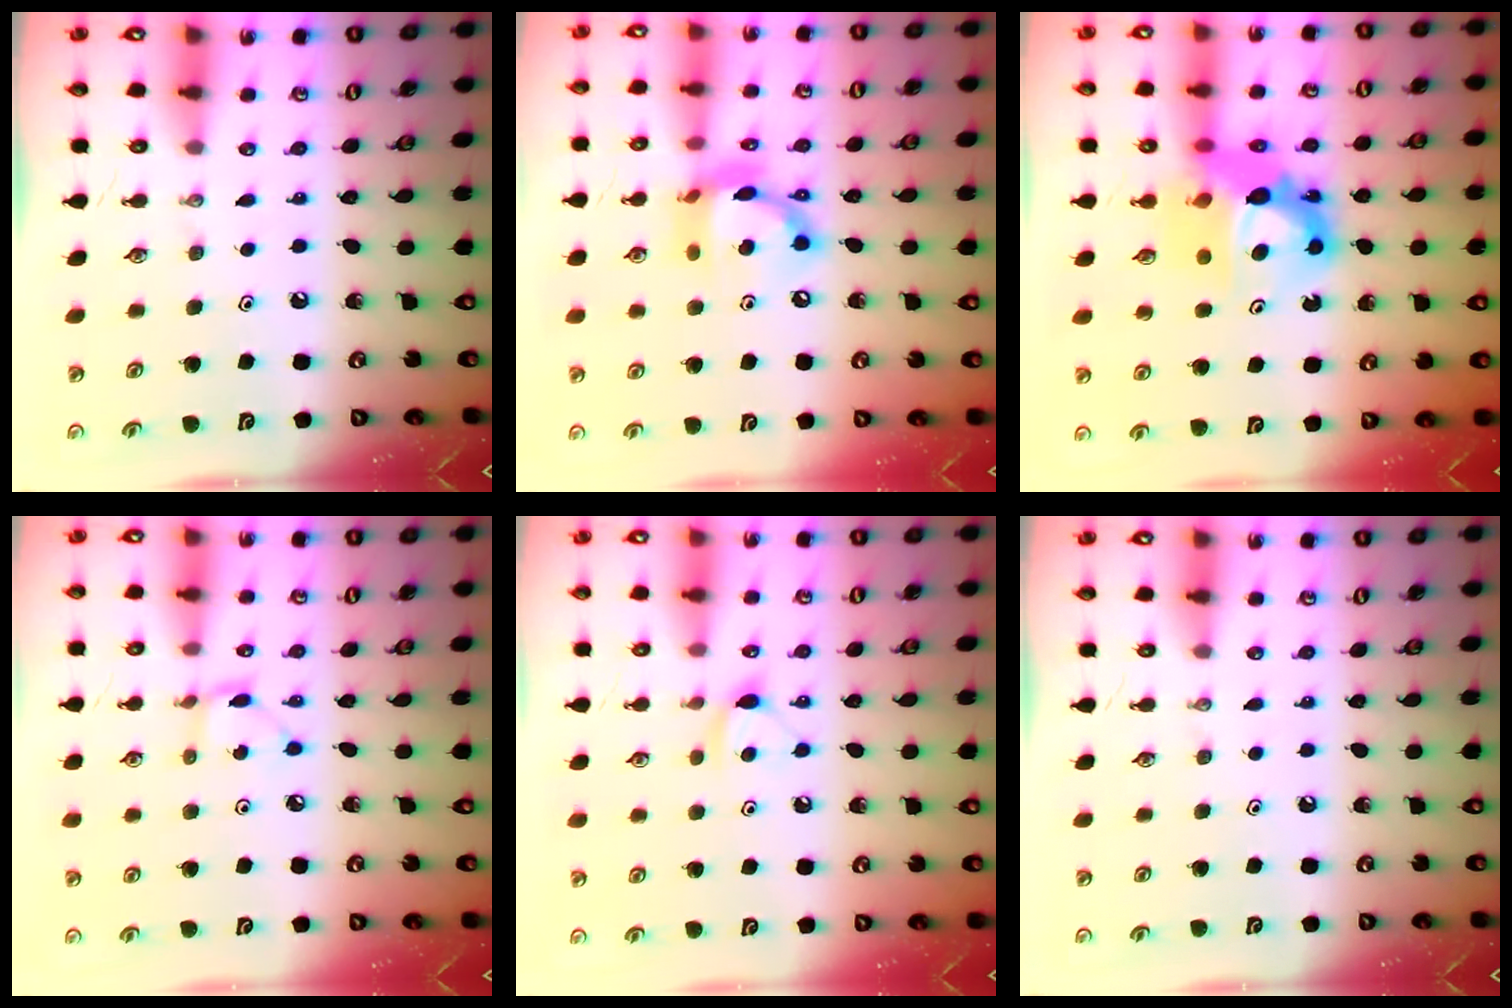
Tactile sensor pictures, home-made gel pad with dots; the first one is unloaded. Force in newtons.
{"total": 14.3, "press": 14.3, "slide": 1.2}
{"total": 13.6, "press": 13.5, "slide": 1.6}
{"total": 2.4, "press": 2.4, "slide": 0.3}
{"total": 6.4, "press": 6.4, "slide": 0.8}
{"total": 0.0}